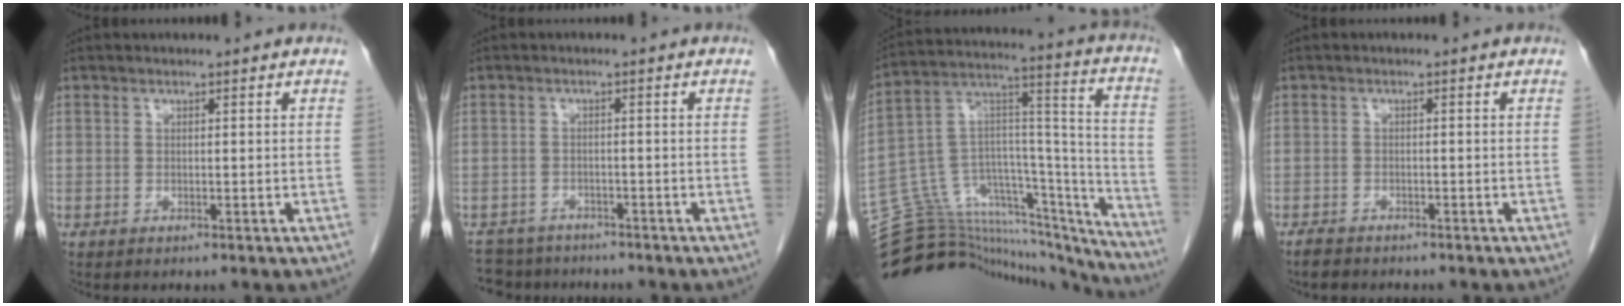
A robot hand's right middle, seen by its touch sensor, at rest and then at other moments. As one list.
[{"total": 5.8, "force": [-5.2, 2.5, -0.1], "torque": [0.004, 0.002, -0.081]}, {"total": 33.7, "force": [-30.8, 8.0, 11.0], "torque": [-0.143, 0.030, -0.446]}, {"total": 2.8, "force": [-2.4, 1.0, 0.9], "torque": [-0.021, -0.005, -0.036]}]